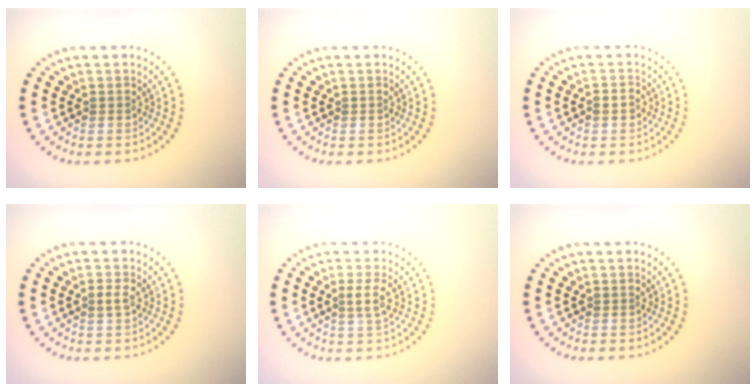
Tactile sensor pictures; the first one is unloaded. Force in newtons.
{"total": 0.0}
{"total": 1.0, "press": 1.0, "slide": 0.4}
{"total": 1.1, "press": 1.0, "slide": 0.3}
{"total": 1.6, "press": 1.2, "slide": 1.0}
{"total": 0.0}